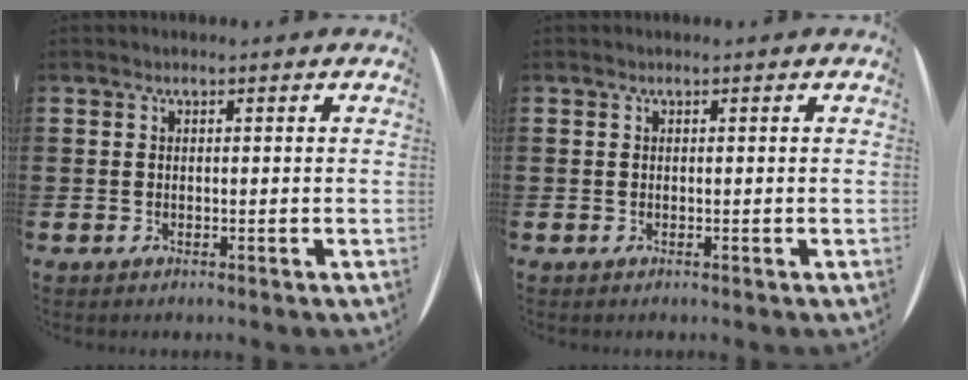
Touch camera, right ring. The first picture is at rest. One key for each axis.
{"total": 0.0}